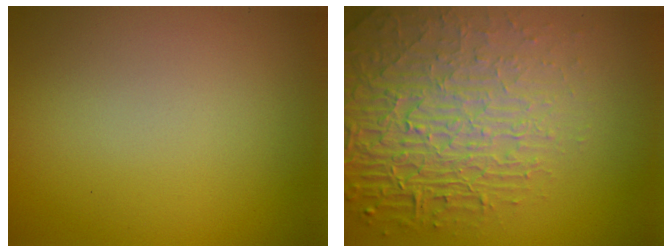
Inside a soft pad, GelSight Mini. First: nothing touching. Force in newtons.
{"total": 8.0, "press": 5.6, "slide": 5.7}